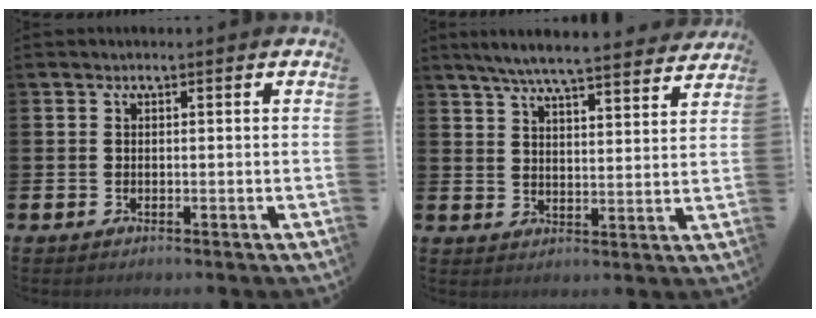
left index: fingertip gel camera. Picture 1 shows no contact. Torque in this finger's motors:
{"motor_torque": [0.91, -1.23, 0.73, 0.21]}